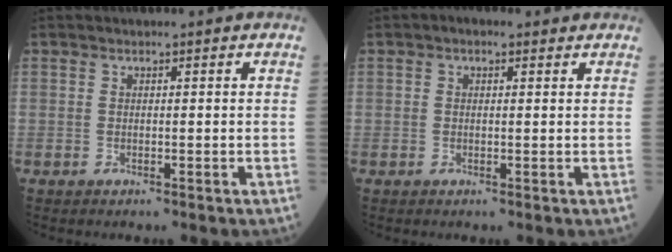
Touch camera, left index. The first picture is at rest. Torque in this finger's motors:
{"motor_torque": [0.26, -0.59, 0.00, -0.05]}